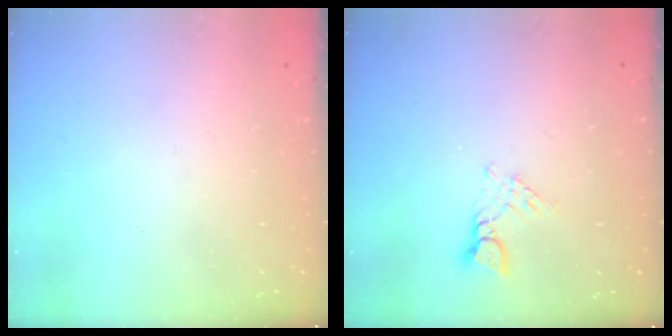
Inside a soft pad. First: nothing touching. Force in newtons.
{"total": 2.8, "press": 2.8, "slide": 0.3}